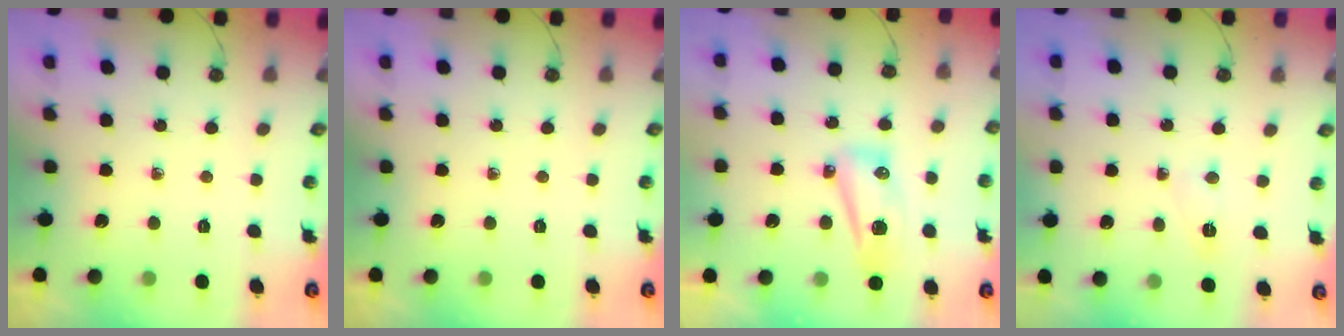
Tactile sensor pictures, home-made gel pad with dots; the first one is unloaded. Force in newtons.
{"total": 0.0}
{"total": 10.8, "press": 10.8, "slide": 1.3}
{"total": 2.9, "press": 2.8, "slide": 0.5}